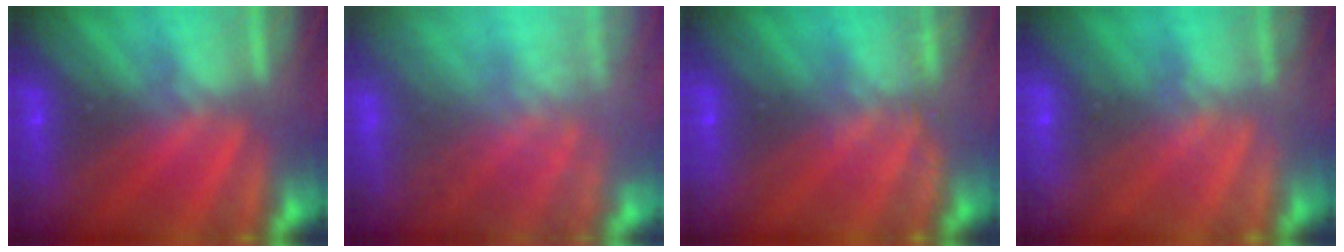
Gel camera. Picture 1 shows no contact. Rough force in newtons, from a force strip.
{"total": 7.9}
{"total": 2.2}
{"total": 1.8}